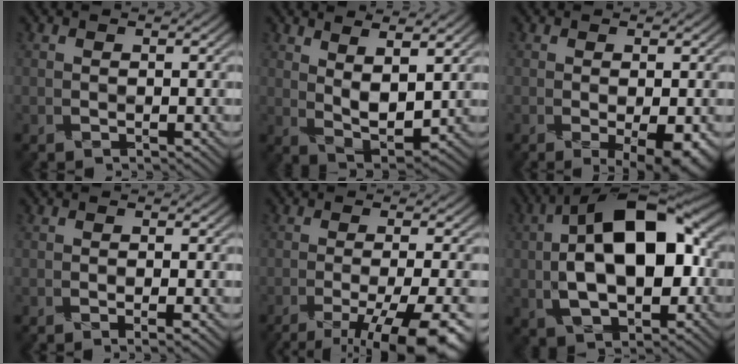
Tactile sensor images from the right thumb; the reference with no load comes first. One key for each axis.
{"total": 6.2, "fx": 2.6, "fy": 2.0, "fz": 5.3, "tx": -0.106, "ty": -0.004, "tz": 0.047}
{"total": 4.5, "fx": -1.4, "fy": 1.4, "fz": 4.0, "tx": -0.058, "ty": -0.003, "tz": -0.017}
{"total": 1.1, "fx": -0.7, "fy": 0.0, "fz": 0.9, "tx": -0.015, "ty": 0.003, "tz": -0.014}
{"total": 11.2, "fx": -6.1, "fy": 2.5, "fz": 9.1, "tx": -0.113, "ty": -0.002, "tz": -0.093}
{"total": 17.5, "fx": 0.4, "fy": 9.5, "fz": 14.7, "tx": -0.244, "ty": 0.016, "tz": -0.009}